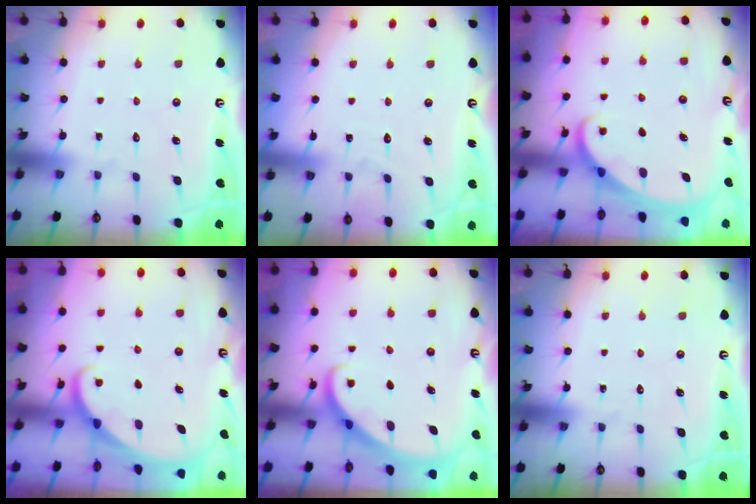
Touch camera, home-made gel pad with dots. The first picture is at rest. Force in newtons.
{"total": 2.9, "press": 2.9, "slide": 0.4}
{"total": 1.8, "press": 1.7, "slide": 0.2}
{"total": 1.9, "press": 1.9, "slide": 0.2}
{"total": 2.7, "press": 2.7, "slide": 0.2}
{"total": 0.0}